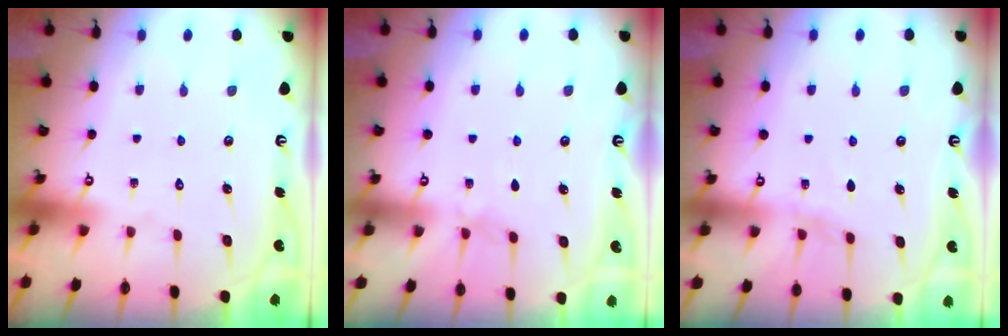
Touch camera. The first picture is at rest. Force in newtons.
{"total": 3.0, "press": 3.0, "slide": 0.5}
{"total": 4.9, "press": 4.9, "slide": 0.5}